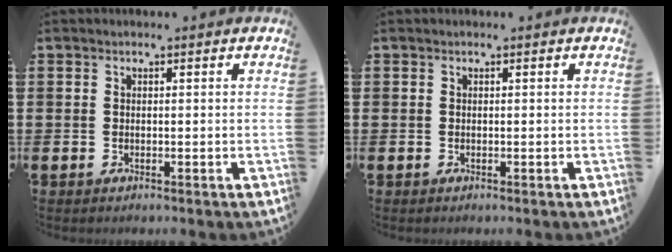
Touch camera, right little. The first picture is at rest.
{"total": 0.0}